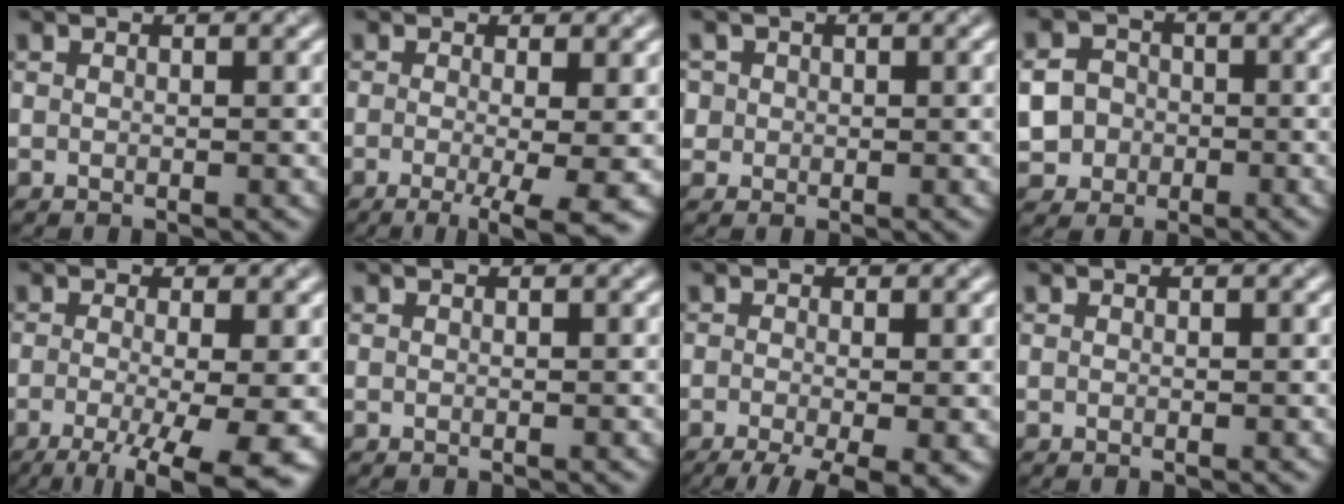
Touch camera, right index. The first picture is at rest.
{"total": 6.3, "force": [-2.0, 1.4, 5.8], "torque": [-0.081, -0.018, -0.023]}
{"total": 2.1, "force": [0.6, 1.9, 0.6], "torque": [-0.002, 0.006, 0.013]}
{"total": 7.3, "force": [-2.1, 6.7, 2.1], "torque": [-0.044, -0.015, -0.060]}
{"total": 9.2, "force": [-3.7, 2.7, 8.0], "torque": [-0.113, -0.022, -0.049]}
{"total": 0.0}
{"total": 6.8, "force": [-3.7, 1.9, 5.4], "torque": [-0.085, -0.014, -0.055]}
{"total": 0.0}